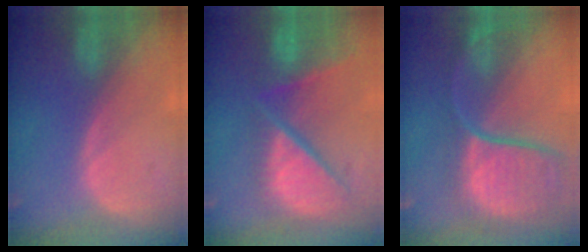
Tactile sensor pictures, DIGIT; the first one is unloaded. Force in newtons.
{"total": 12.3, "press": 10.1, "slide": 7.0}
{"total": 11.9, "press": 9.9, "slide": 6.6}